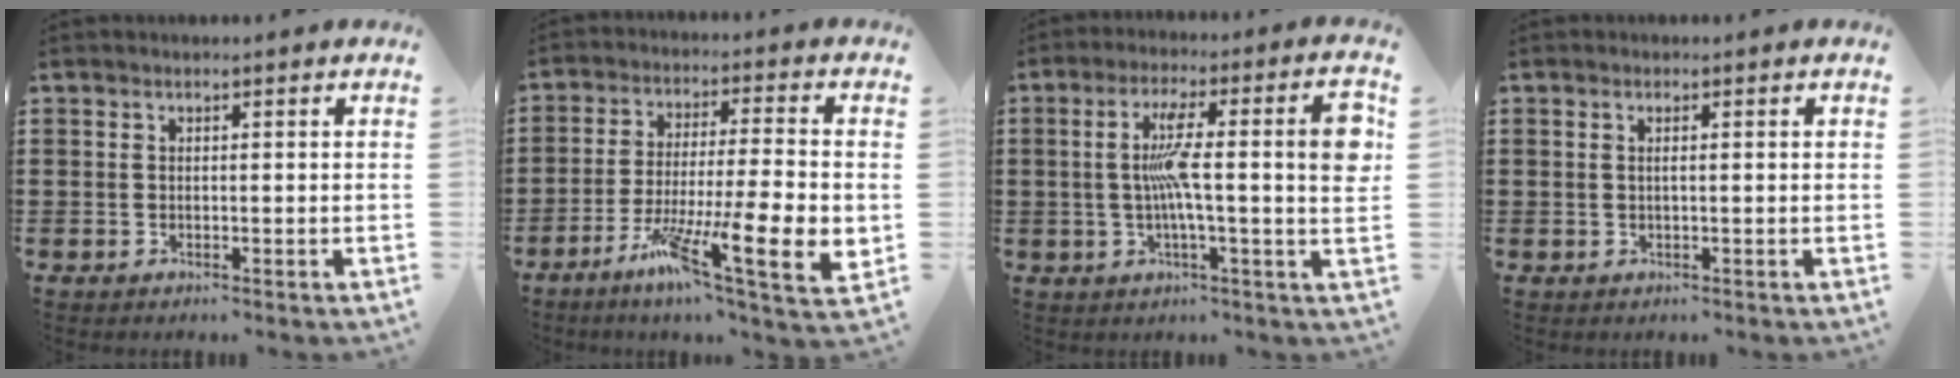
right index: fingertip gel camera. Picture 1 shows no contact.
{"total": 13.7, "force": [-4.4, 2.1, 12.8], "torque": [-0.221, -0.008, -0.068]}
{"total": 11.6, "force": [1.0, 1.7, 11.5], "torque": [-0.193, 0.001, 0.008]}
{"total": 1.0, "force": [0.2, 0.0, 1.0], "torque": [-0.020, -0.002, 0.002]}